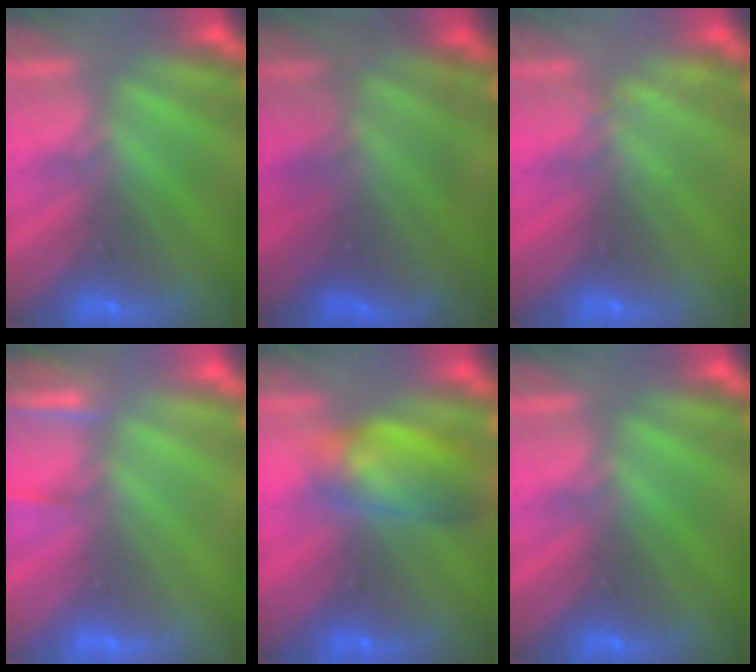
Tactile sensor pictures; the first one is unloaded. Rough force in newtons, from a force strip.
{"total": 4.7}
{"total": 2.1}
{"total": 4.4}
{"total": 7.3}
{"total": 0.0}